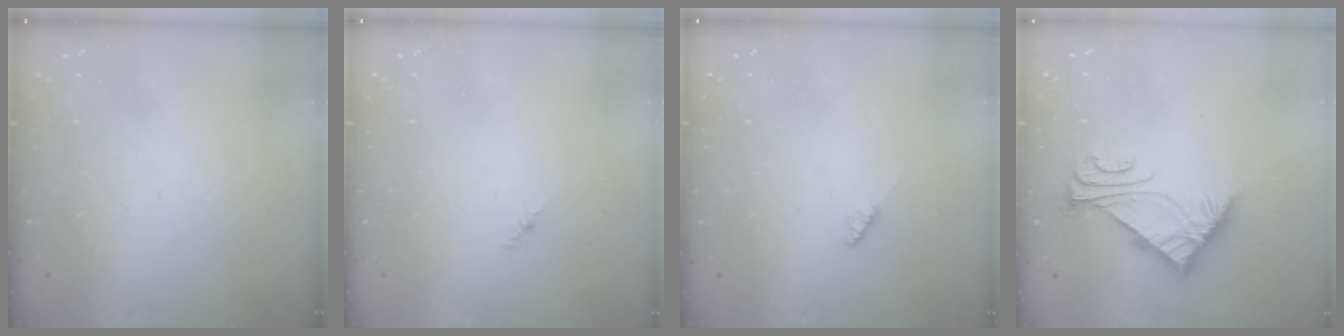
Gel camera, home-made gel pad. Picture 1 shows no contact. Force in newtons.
{"total": 1.2, "press": 1.1, "slide": 0.6}
{"total": 2.2, "press": 2.2, "slide": 0.3}
{"total": 5.7, "press": 5.7, "slide": 0.6}